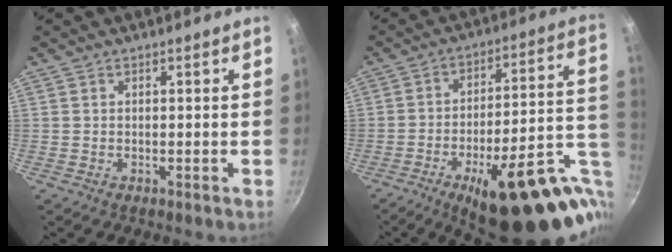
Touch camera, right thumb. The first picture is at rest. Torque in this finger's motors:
{"motor_torque": [3.08, 1.97, 1.80, -0.97, 0.39]}